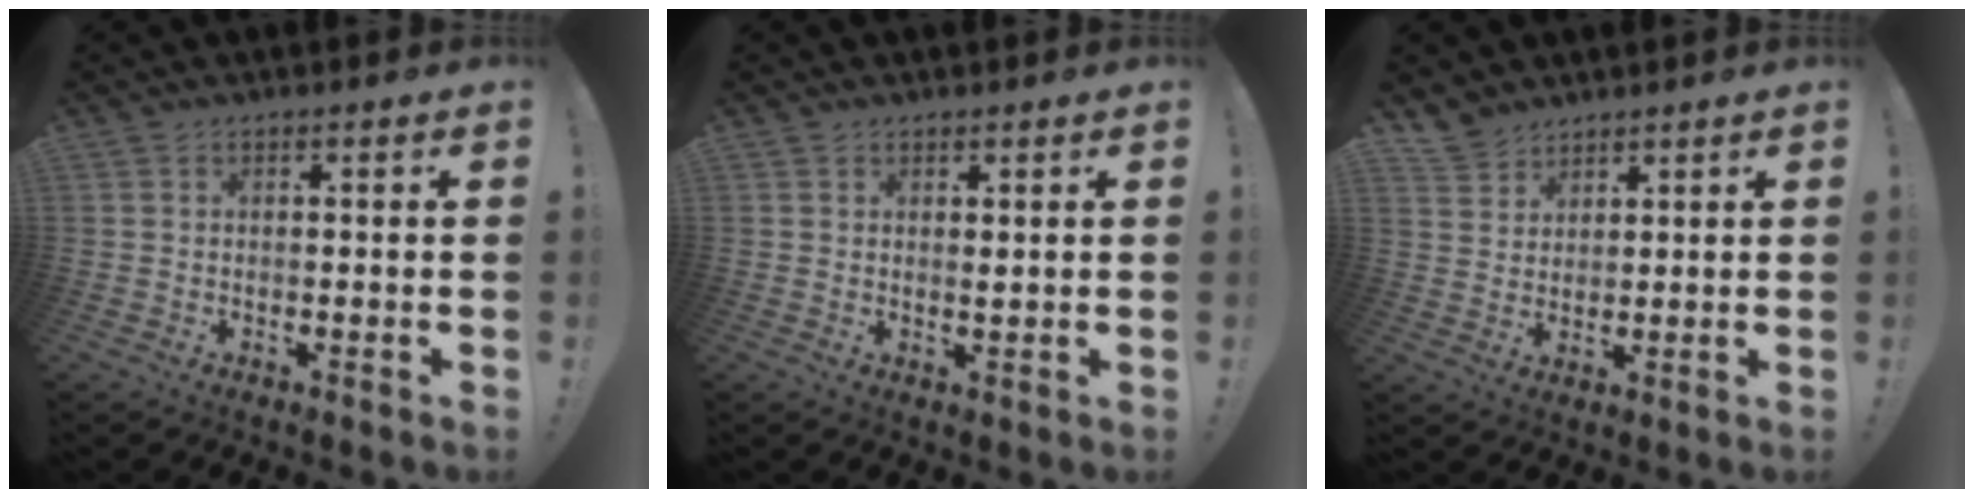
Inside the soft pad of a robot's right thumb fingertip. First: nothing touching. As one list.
[{"total": 1.1, "force": [0.8, 0.4, 0.6], "torque": [0.010, -0.011, 0.011]}, {"total": 5.6, "force": [4.7, 2.8, 0.8], "torque": [-0.015, -0.033, 0.092]}]